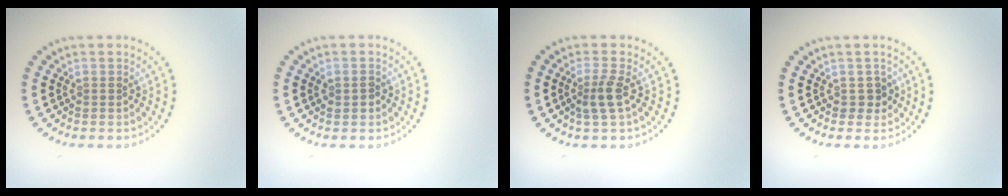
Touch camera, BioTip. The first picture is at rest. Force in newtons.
{"total": 1.2, "press": 1.2, "slide": 0.2}
{"total": 2.2, "press": 1.8, "slide": 1.3}
{"total": 1.1, "press": 1.0, "slide": 0.6}